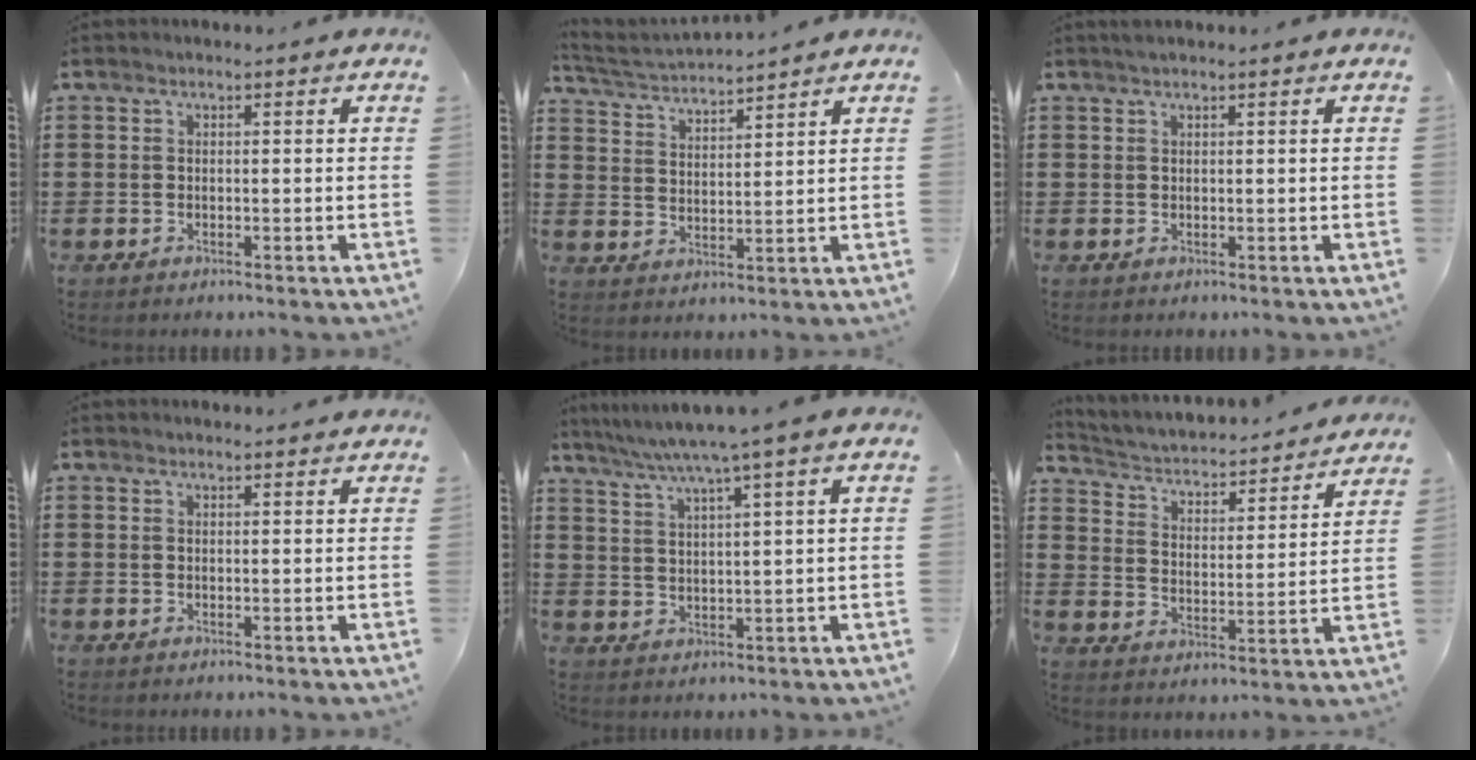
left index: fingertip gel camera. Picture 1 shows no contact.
{"total": 3.2, "force": [3.2, -0.3, 0.3], "torque": [-0.021, -0.017, 0.054]}
{"total": 0.8, "force": [0.7, 0.0, 0.4], "torque": [-0.009, -0.001, 0.013]}
{"total": 0.9, "force": [0.9, 0.1, 0.2], "torque": [-0.005, 0.000, 0.018]}
{"total": 5.5, "force": [4.0, -0.8, 3.7], "torque": [-0.083, -0.018, 0.064]}
{"total": 2.6, "force": [2.5, 0.6, 0.6], "torque": [-0.030, -0.028, 0.031]}